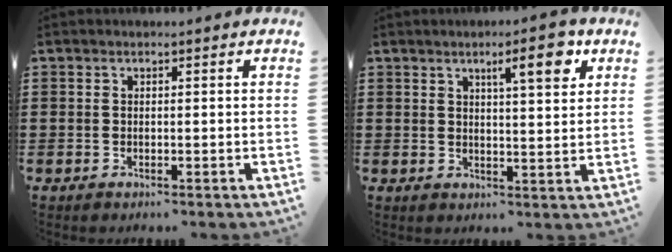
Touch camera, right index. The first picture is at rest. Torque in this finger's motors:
{"motor_torque": [0.38, 0.09, 0.33, 0.09]}